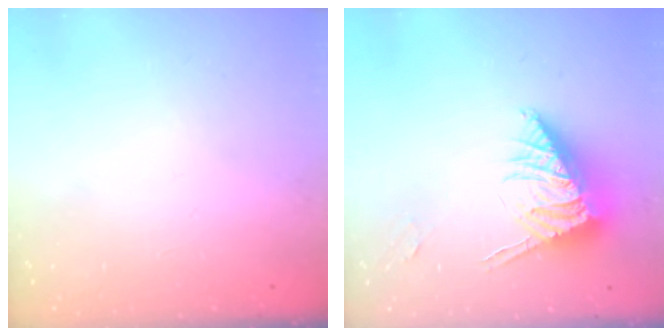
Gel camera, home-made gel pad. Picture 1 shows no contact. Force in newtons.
{"total": 9.8, "press": 9.7, "slide": 1.6}